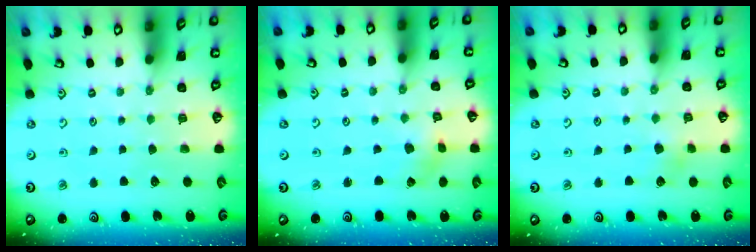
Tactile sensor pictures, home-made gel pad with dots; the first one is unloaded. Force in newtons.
{"total": 0.8, "press": 0.8, "slide": 0.2}
{"total": 3.4, "press": 3.4, "slide": 0.3}